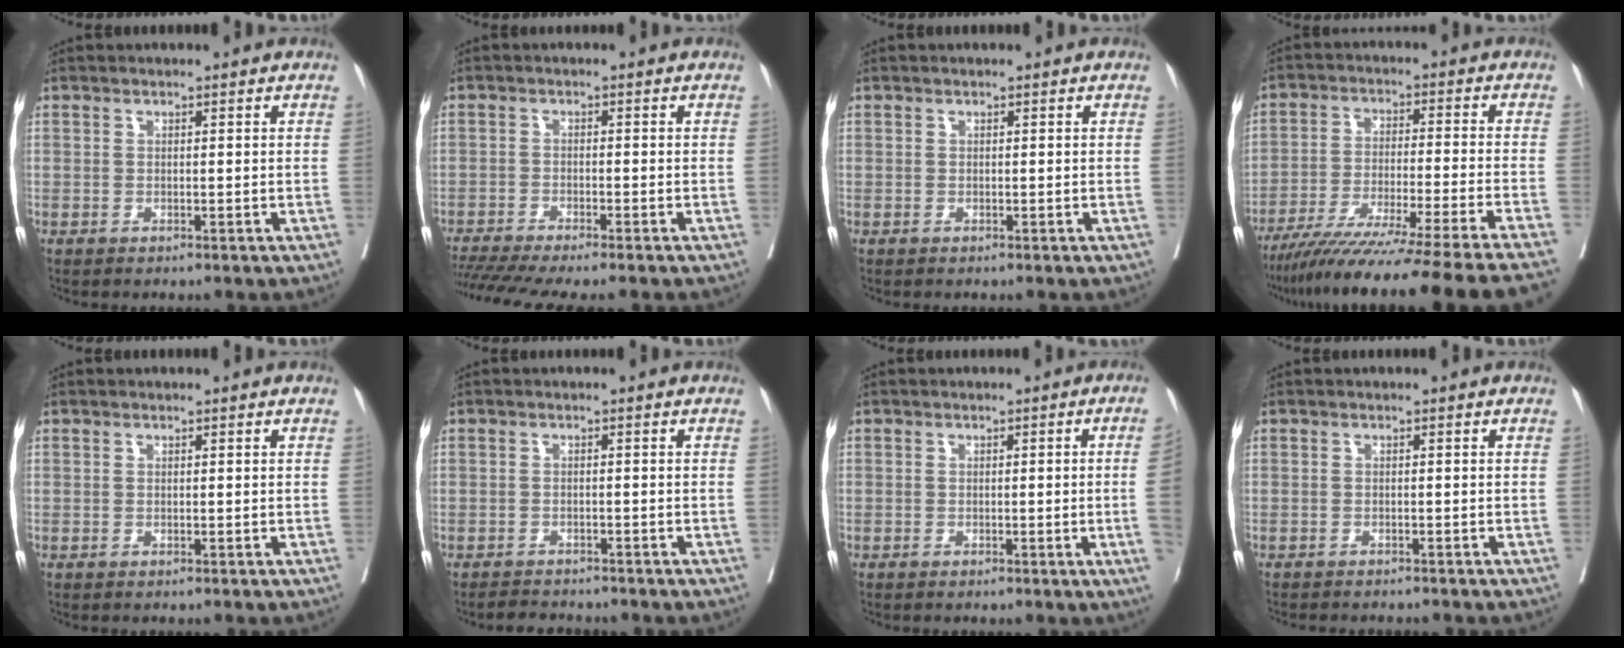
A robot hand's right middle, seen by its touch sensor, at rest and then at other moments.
{"total": 10.1, "force": [-8.6, -0.1, 5.2], "torque": [-0.072, -0.015, -0.136]}
{"total": 0.0}
{"total": 22.8, "force": [-19.8, -3.0, 11.0], "torque": [-0.129, -0.066, -0.295]}
{"total": 0.0}
{"total": 2.9, "force": [-2.8, 0.6, 0.3], "torque": [-0.010, -0.010, -0.045]}
{"total": 3.6, "force": [-0.5, -1.1, 3.4], "torque": [-0.035, -0.005, -0.005]}
{"total": 4.9, "force": [-4.4, 1.0, 1.8], "torque": [-0.023, -0.006, -0.059]}